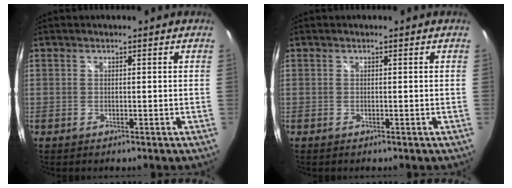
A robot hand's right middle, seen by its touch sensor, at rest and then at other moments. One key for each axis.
{"total": 0.0}